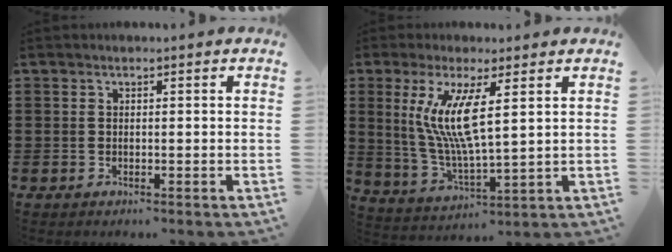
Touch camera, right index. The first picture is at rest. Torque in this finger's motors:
{"motor_torque": [1.30, 0.84, 1.05, 0.21]}